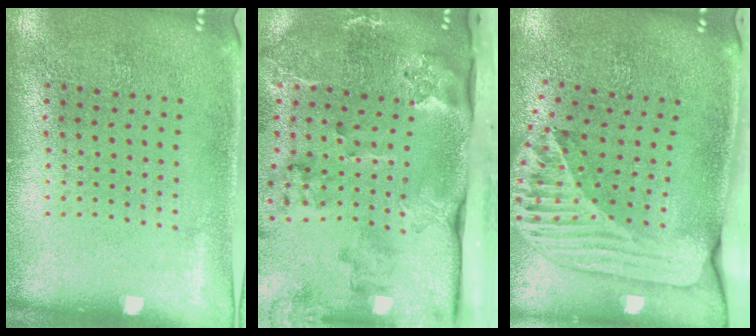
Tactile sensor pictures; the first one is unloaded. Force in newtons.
{"total": 3.9, "press": 2.7, "slide": 2.7}
{"total": 2.6, "press": 1.8, "slide": 1.8}